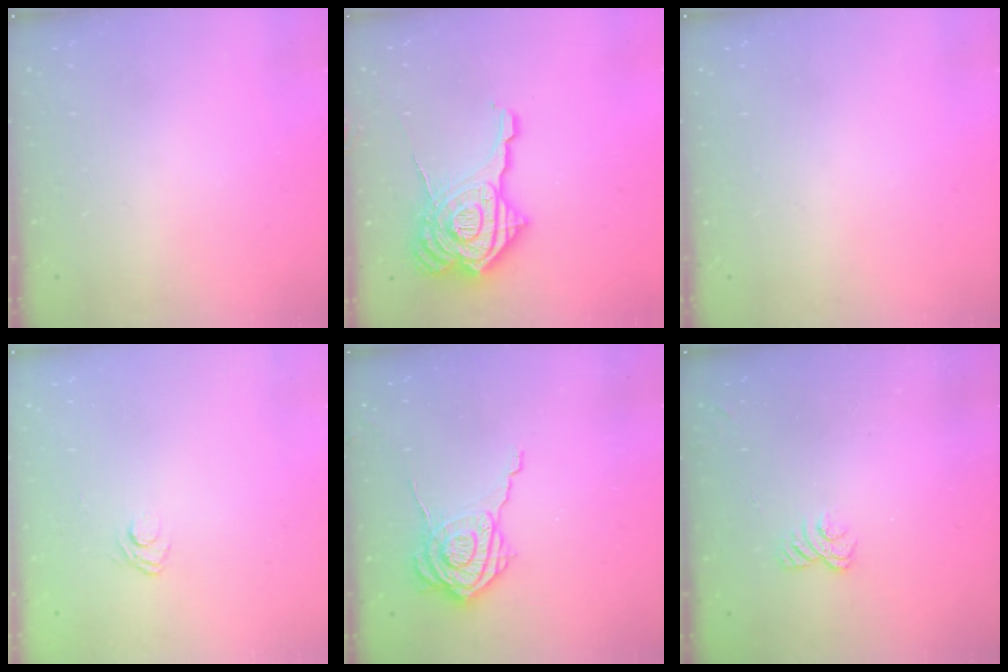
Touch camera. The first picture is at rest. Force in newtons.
{"total": 23.2, "press": 23.0, "slide": 2.5}
{"total": 0.0}
{"total": 4.0, "press": 3.8, "slide": 1.4}
{"total": 9.9, "press": 9.9, "slide": 1.0}
{"total": 2.3, "press": 1.9, "slide": 1.2}